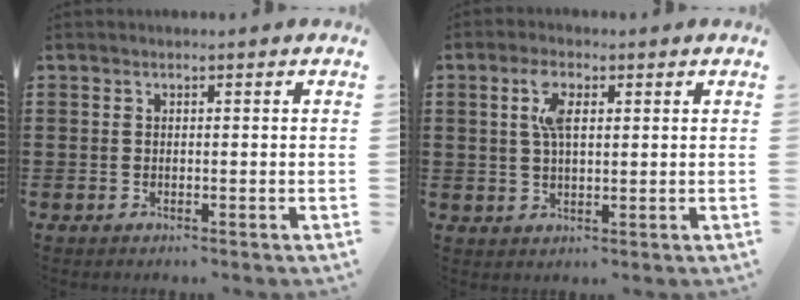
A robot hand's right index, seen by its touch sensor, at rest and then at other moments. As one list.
[{"total": 4.6, "force": [1.4, 1.9, 3.9], "torque": [-0.085, 0.012, 0.022]}]